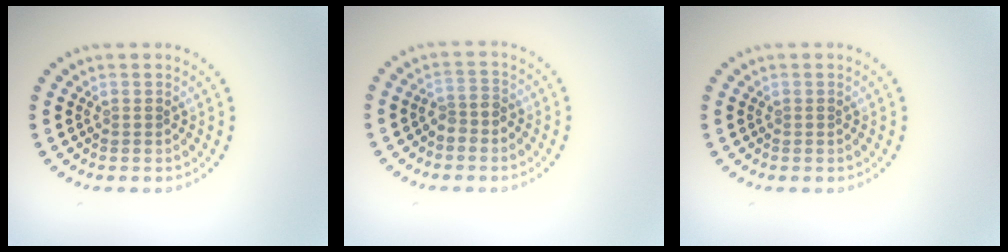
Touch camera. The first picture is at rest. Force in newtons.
{"total": 1.5, "press": 1.2, "slide": 0.8}
{"total": 0.0}